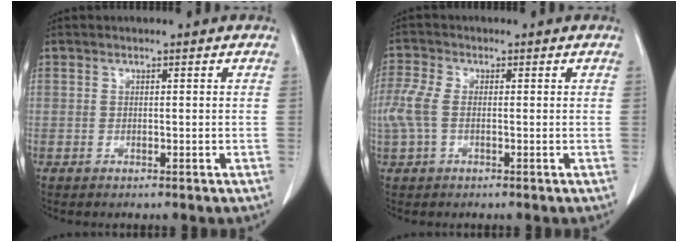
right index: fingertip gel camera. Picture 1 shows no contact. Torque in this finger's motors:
{"motor_torque": [0.76, 0.10, 0.35, 0.11]}